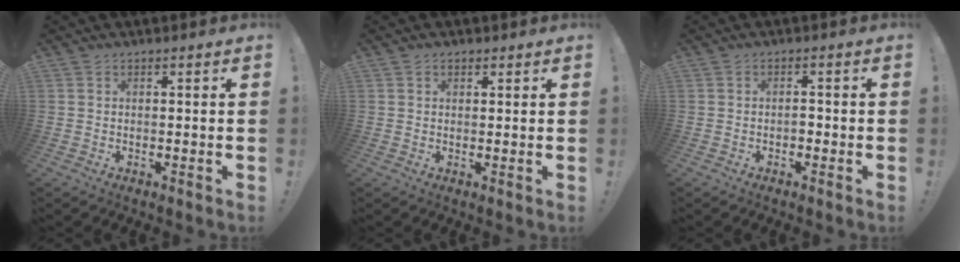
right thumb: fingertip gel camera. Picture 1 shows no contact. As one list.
[{"total": 1.2, "force": [0.5, 1.0, 0.4], "torque": [-0.001, -0.002, 0.008]}, {"total": 1.6, "force": [-1.2, 0.9, 0.7], "torque": [-0.020, 0.007, -0.021]}]